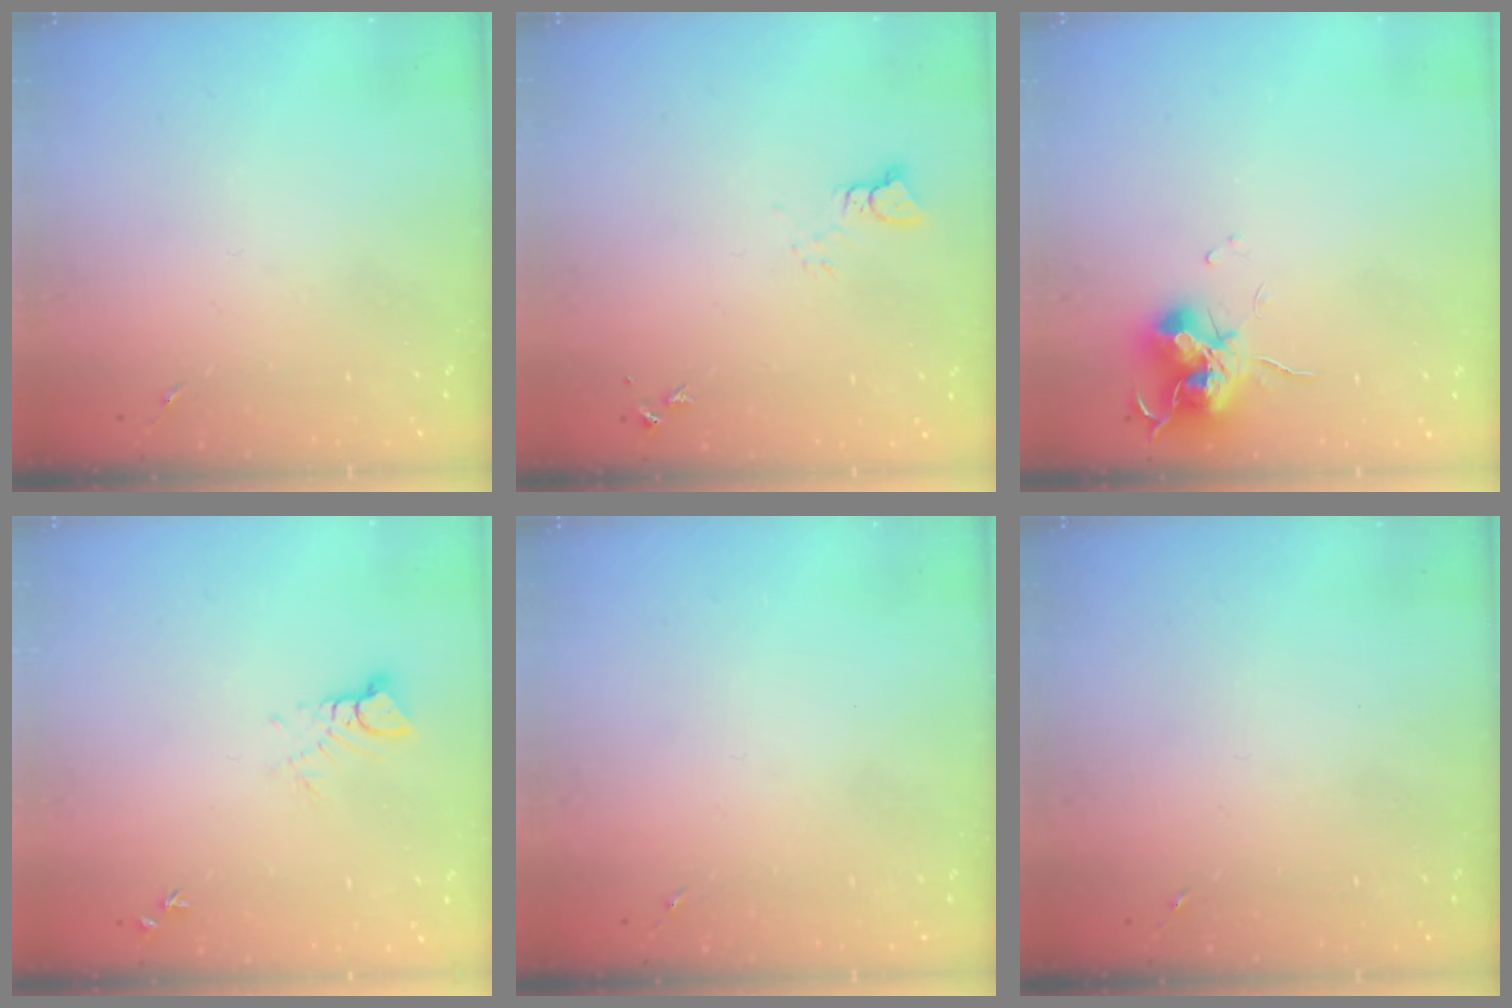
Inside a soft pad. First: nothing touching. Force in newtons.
{"total": 2.5, "press": 2.5, "slide": 0.1}
{"total": 12.6, "press": 12.5, "slide": 1.4}
{"total": 3.5, "press": 3.5, "slide": 0.2}
{"total": 0.0}
{"total": 0.0}